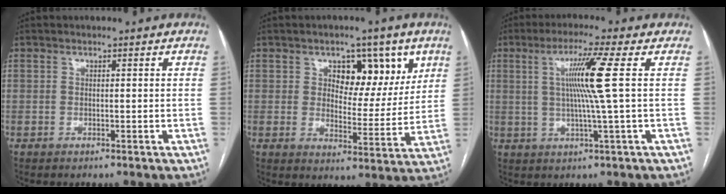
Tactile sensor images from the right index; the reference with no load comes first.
{"total": 9.8, "force": [4.5, 5.5, 6.7], "torque": [-0.080, 0.012, 0.070]}
{"total": 8.3, "force": [1.4, -2.0, 7.9], "torque": [-0.147, 0.001, 0.034]}